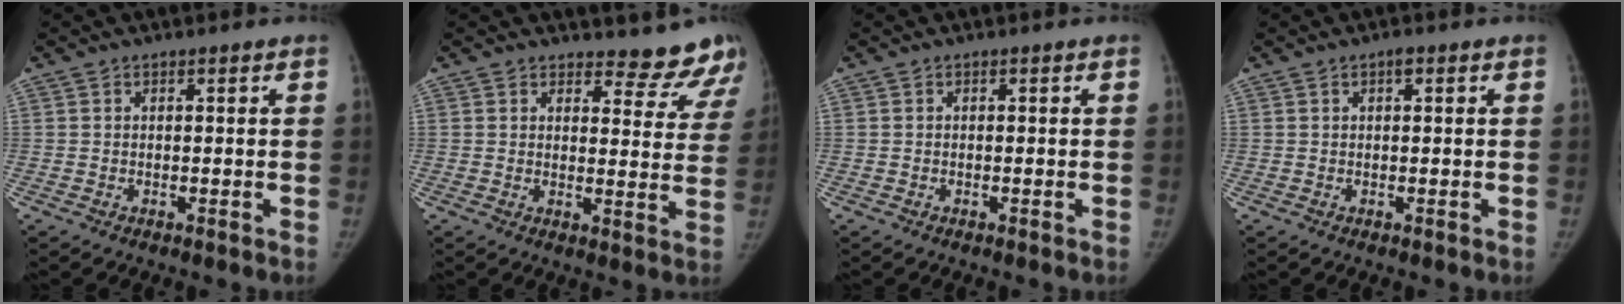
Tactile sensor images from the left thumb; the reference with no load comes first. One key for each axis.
{"total": 10.3, "fx": 9.6, "fy": 3.7, "fz": 1.0, "tx": 0.038, "ty": -0.079, "tz": 0.089}
{"total": 0.0}
{"total": 1.2, "fx": 0.5, "fy": 0.6, "fz": 0.8, "tx": -0.008, "ty": 0.001, "tz": 0.005}